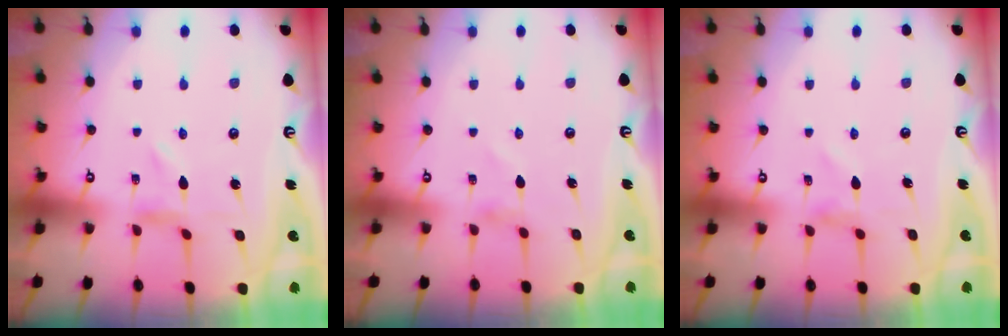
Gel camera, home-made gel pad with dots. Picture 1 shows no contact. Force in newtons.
{"total": 0.0}
{"total": 0.0}